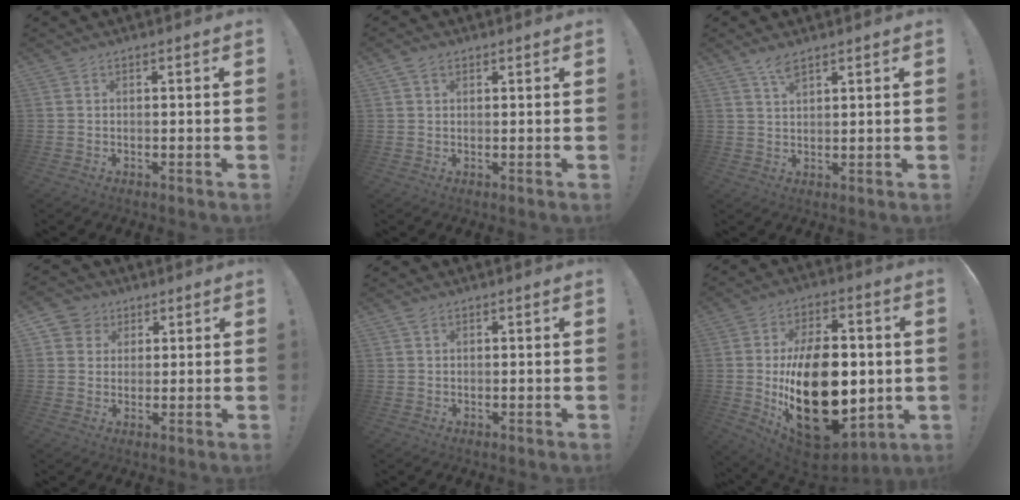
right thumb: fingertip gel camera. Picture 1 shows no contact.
{"total": 2.7, "force": [1.7, 1.7, 1.2], "torque": [-0.018, -0.002, 0.032]}
{"total": 3.8, "force": [2.7, 1.1, 2.3], "torque": [-0.043, -0.013, 0.048]}
{"total": 5.6, "force": [2.2, 5.0, 0.9], "torque": [-0.011, -0.012, 0.043]}
{"total": 1.4, "force": [1.0, 1.0, 0.3], "torque": [0.007, -0.008, 0.015]}
{"total": 30.9, "force": [-2.9, 18.2, 24.7], "torque": [-0.427, 0.002, -0.029]}